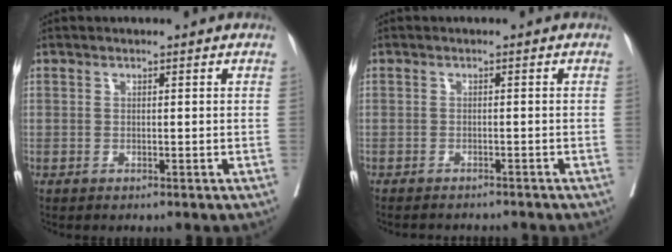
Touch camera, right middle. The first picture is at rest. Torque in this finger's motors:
{"motor_torque": [0.16, -0.16, 0.06, 0.02]}